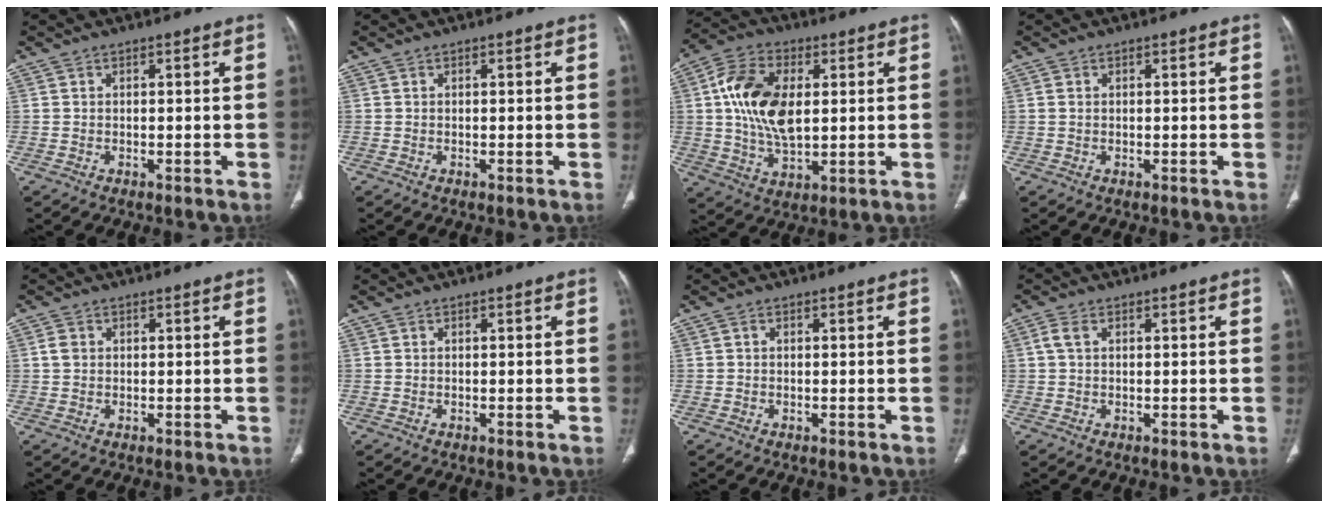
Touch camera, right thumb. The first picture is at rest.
{"total": 0.0}
{"total": 14.4, "force": [2.3, 8.2, 11.6], "torque": [-0.213, 0.000, 0.041]}
{"total": 0.8, "force": [0.2, 0.6, 0.5], "torque": [-0.013, 0.002, 0.007]}
{"total": 1.7, "force": [0.4, 1.4, 0.9], "torque": [-0.017, 0.003, 0.010]}
{"total": 0.0}
{"total": 0.0}
{"total": 2.0, "force": [0.6, 1.2, 1.5], "torque": [-0.043, 0.011, 0.012]}